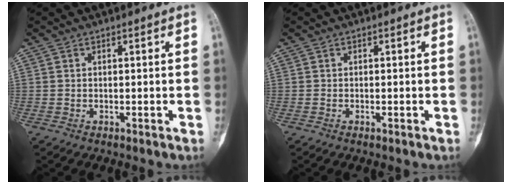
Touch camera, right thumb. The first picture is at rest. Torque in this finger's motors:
{"motor_torque": [-0.28, -0.04, -0.01, -0.06, -0.03]}